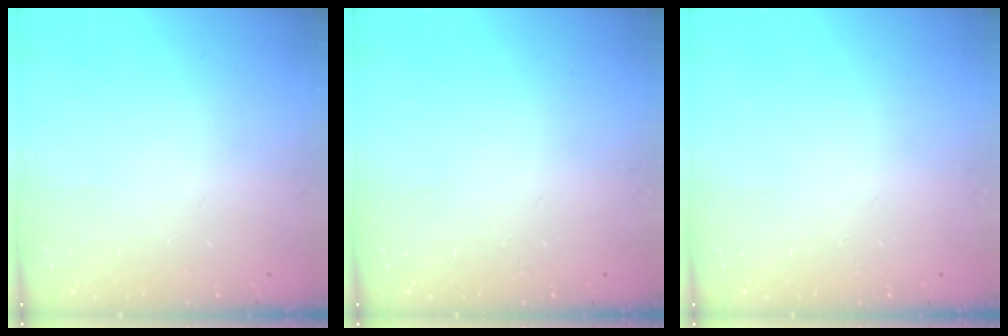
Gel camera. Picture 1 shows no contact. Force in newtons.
{"total": 0.0}
{"total": 0.0}